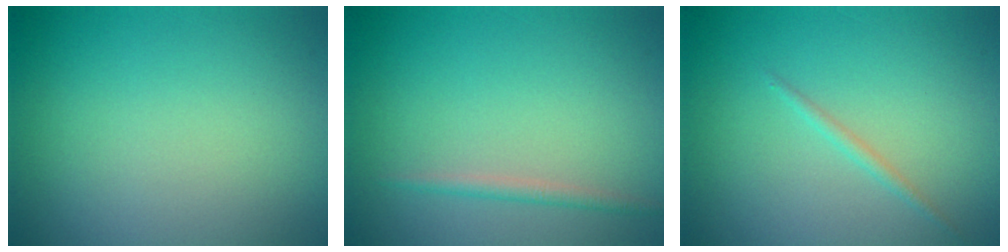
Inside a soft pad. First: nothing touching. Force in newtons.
{"total": 1.1, "press": 1.1, "slide": 0.1}
{"total": 0.8, "press": 0.8, "slide": 0.0}